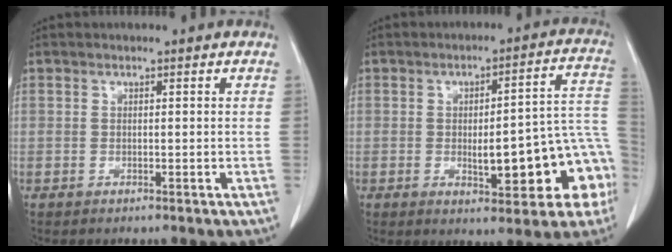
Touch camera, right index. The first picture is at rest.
{"total": 15.3, "force": [-3.9, 4.1, 14.2], "torque": [-0.124, 0.043, -0.035]}